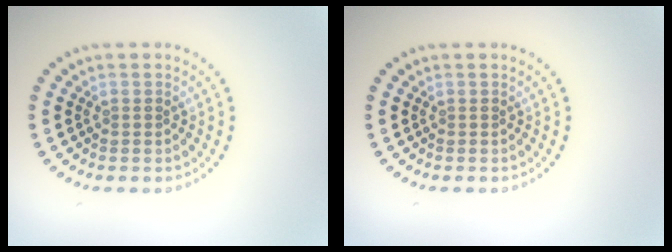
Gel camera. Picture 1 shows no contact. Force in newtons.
{"total": 0.0}